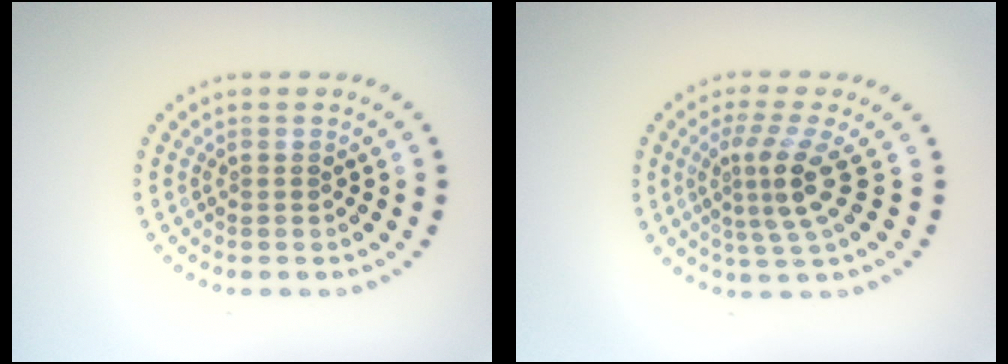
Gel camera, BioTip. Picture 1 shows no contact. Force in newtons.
{"total": 3.8, "press": 2.6, "slide": 2.7}